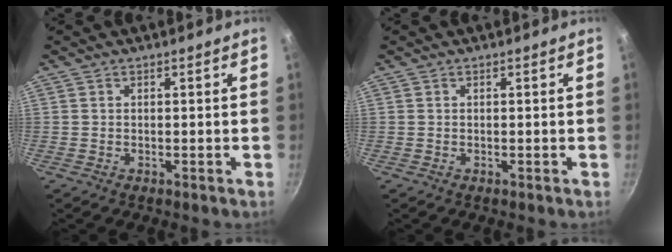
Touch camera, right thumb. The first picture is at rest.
{"total": 0.0}